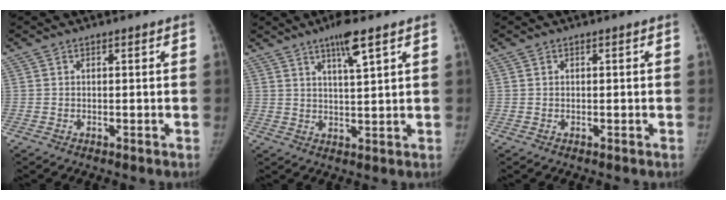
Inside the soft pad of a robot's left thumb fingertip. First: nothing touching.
{"total": 6.2, "force": [3.8, 0.6, 4.9], "torque": [-0.085, -0.019, 0.067]}
{"total": 0.0}